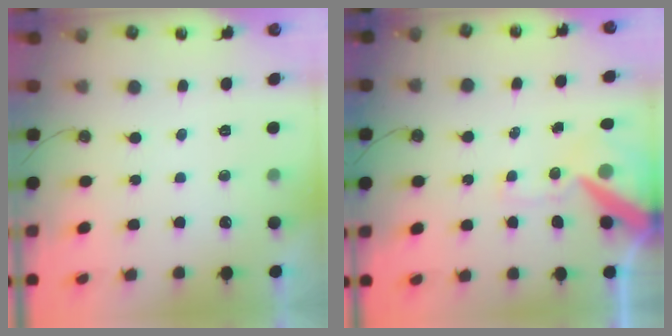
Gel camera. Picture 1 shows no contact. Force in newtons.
{"total": 13.3, "press": 13.2, "slide": 2.1}